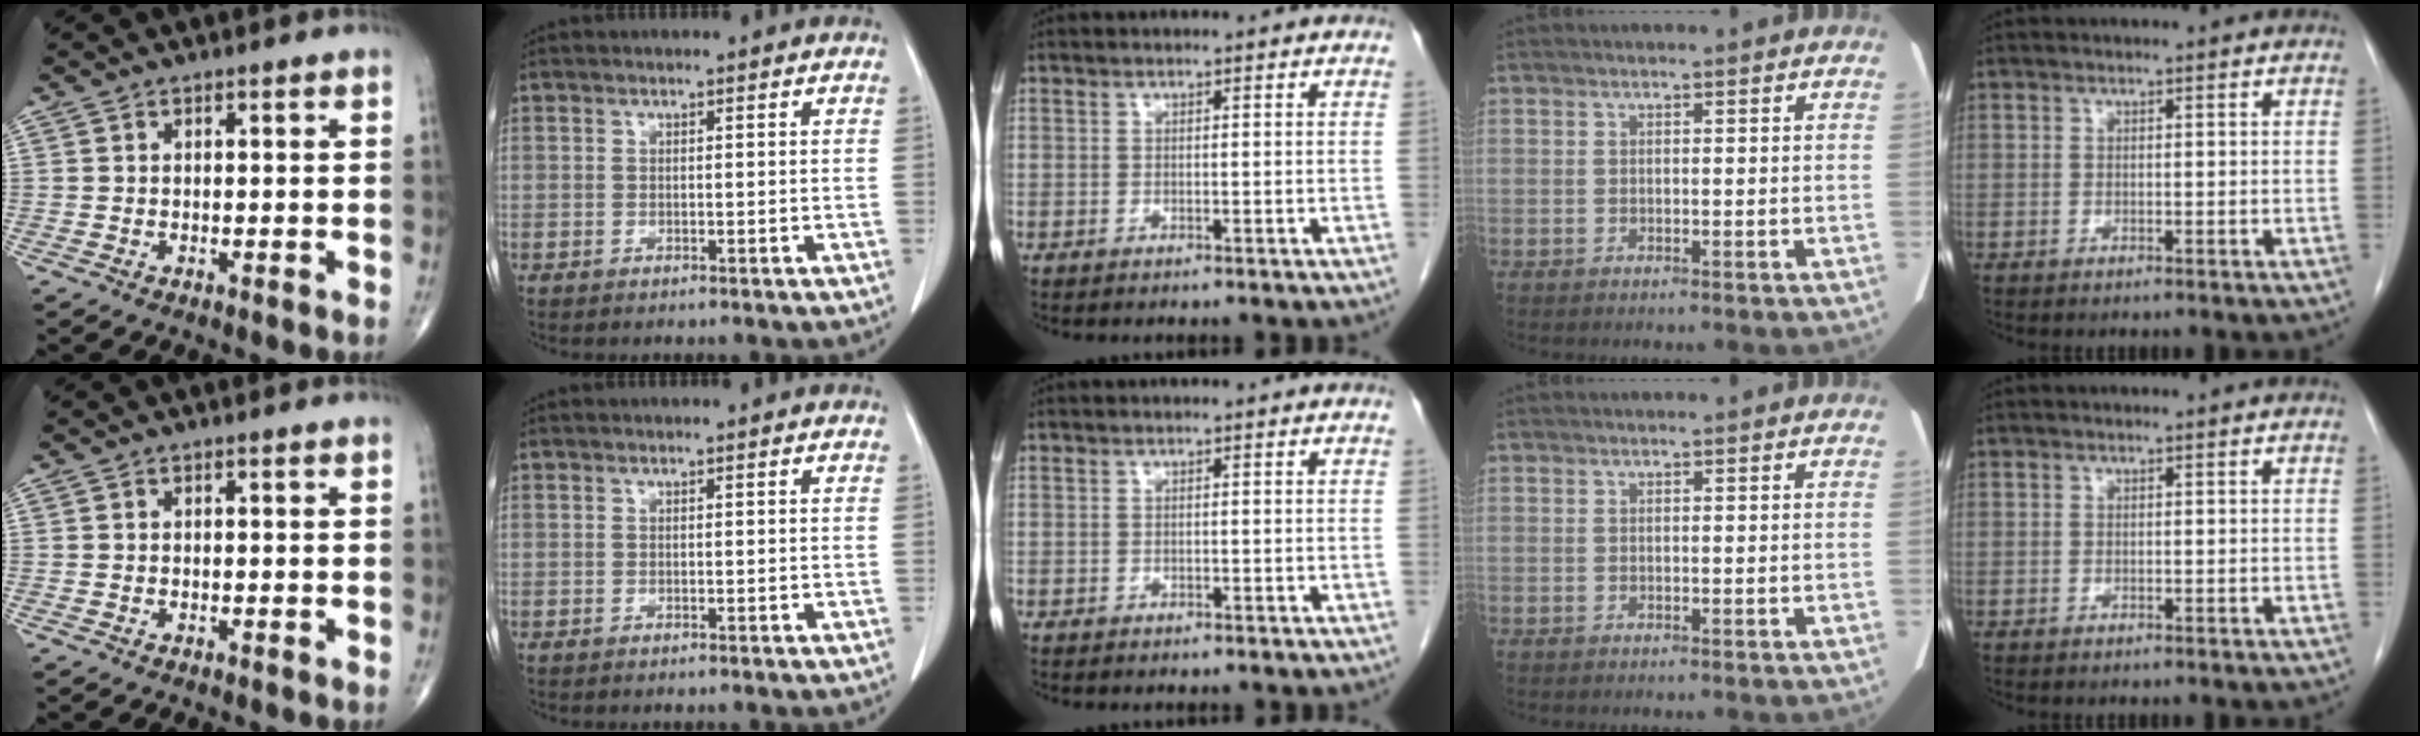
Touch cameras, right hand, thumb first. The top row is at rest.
{}